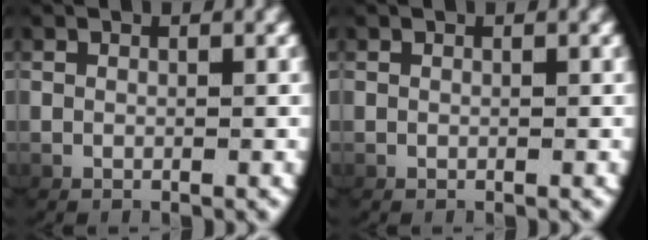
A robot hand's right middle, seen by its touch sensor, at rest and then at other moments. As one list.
[{"total": 0.0}]